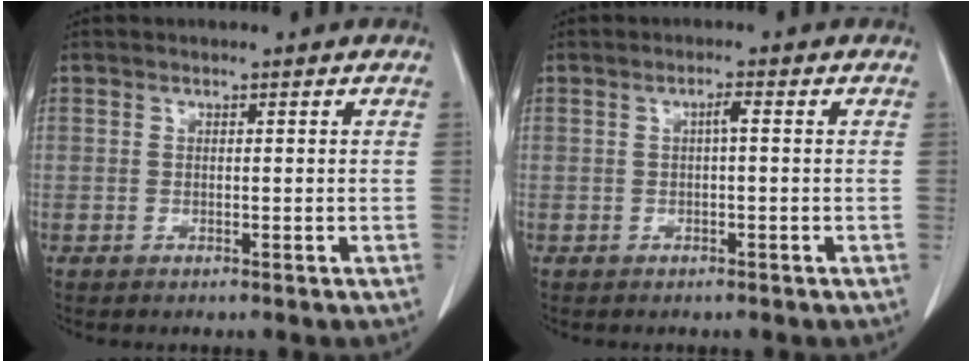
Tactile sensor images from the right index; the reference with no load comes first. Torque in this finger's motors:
{"motor_torque": [0.19, -0.15, 0.10, 0.02]}